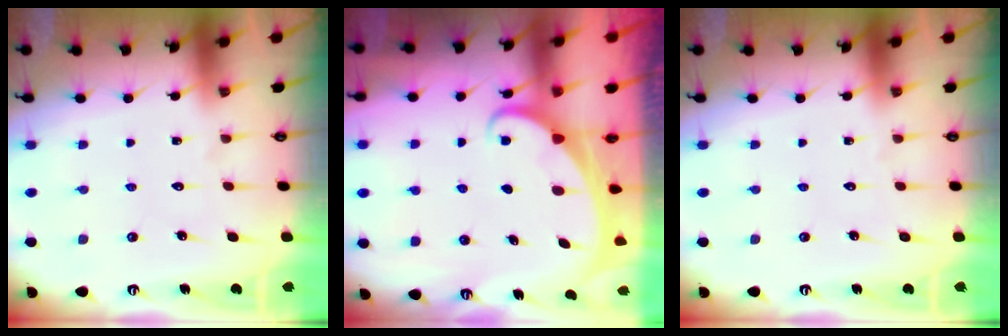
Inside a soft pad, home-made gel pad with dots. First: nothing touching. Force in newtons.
{"total": 1.9, "press": 1.9, "slide": 0.2}
{"total": 0.0}